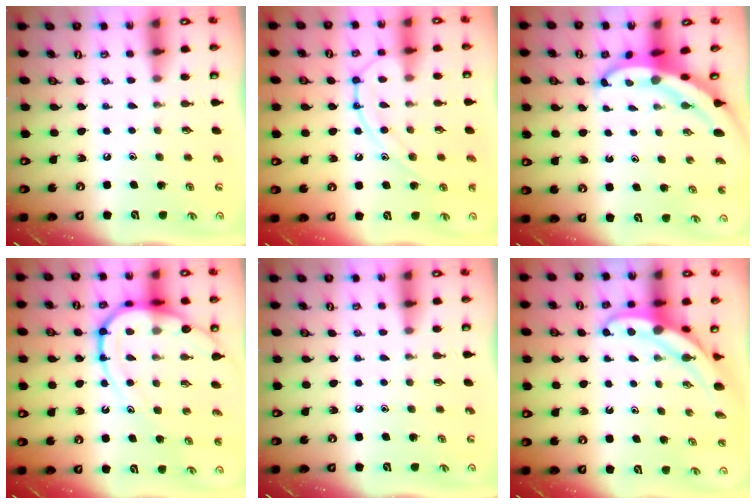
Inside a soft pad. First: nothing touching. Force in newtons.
{"total": 11.5, "press": 11.5, "slide": 0.8}
{"total": 5.4, "press": 5.4, "slide": 0.5}
{"total": 14.5, "press": 14.5, "slide": 1.3}
{"total": 0.0}
{"total": 6.1, "press": 6.1, "slide": 0.5}